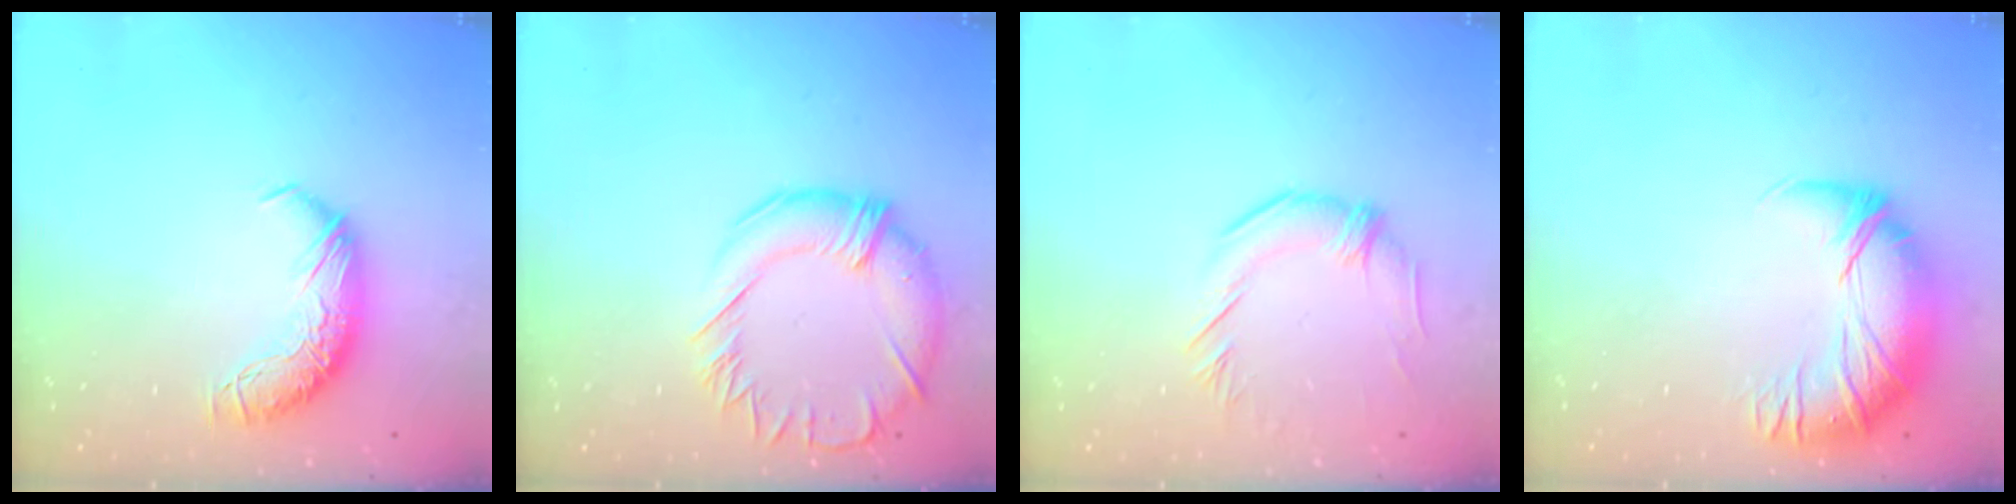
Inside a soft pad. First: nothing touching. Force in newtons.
{"total": 5.7, "press": 5.5, "slide": 1.5}
{"total": 1.5, "press": 1.4, "slide": 0.4}
{"total": 2.7, "press": 0.4, "slide": 2.7}